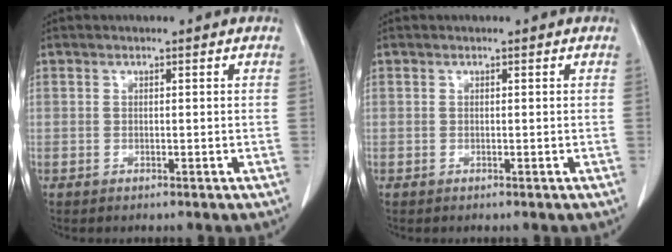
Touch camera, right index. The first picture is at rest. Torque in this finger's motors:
{"motor_torque": [0.00, 0.00, 0.00, 0.00]}